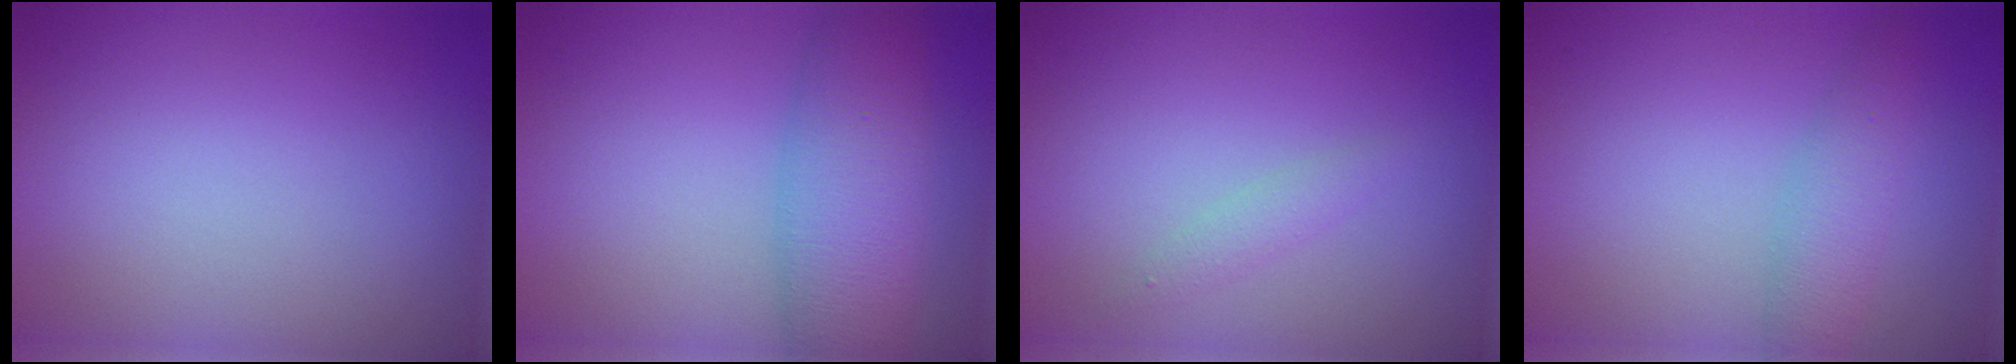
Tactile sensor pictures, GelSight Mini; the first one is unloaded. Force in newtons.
{"total": 7.0, "press": 7.0, "slide": 0.2}
{"total": 1.1, "press": 1.1, "slide": 0.1}
{"total": 2.7, "press": 2.7, "slide": 0.0}